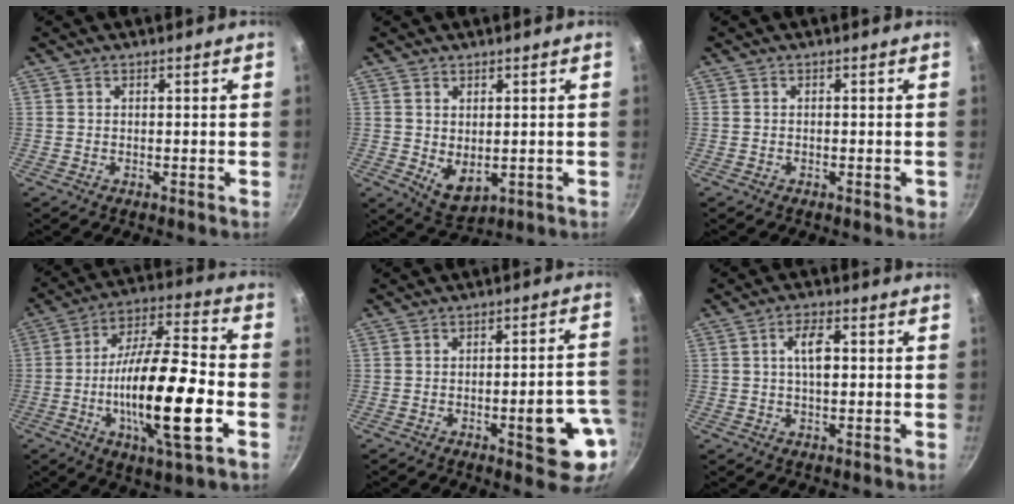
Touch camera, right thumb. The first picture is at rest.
{"total": 5.4, "force": [0.3, 3.4, 4.2], "torque": [-0.060, -0.022, 0.020]}
{"total": 1.2, "force": [-0.5, 0.5, 1.0], "torque": [-0.014, 0.002, -0.009]}
{"total": 22.1, "force": [-5.6, 6.1, 20.5], "torque": [-0.347, 0.032, -0.101]}
{"total": 11.8, "force": [-3.8, 3.8, 10.5], "torque": [-0.106, 0.028, -0.046]}
{"total": 5.1, "force": [0.6, 2.2, 4.5], "torque": [-0.079, 0.009, 0.006]}